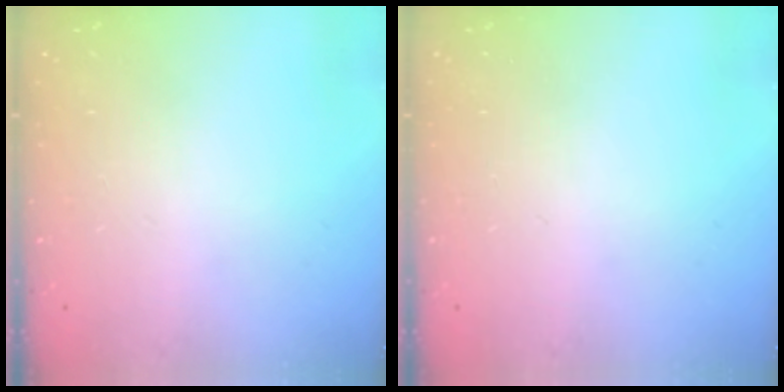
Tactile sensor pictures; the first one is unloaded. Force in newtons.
{"total": 0.0}